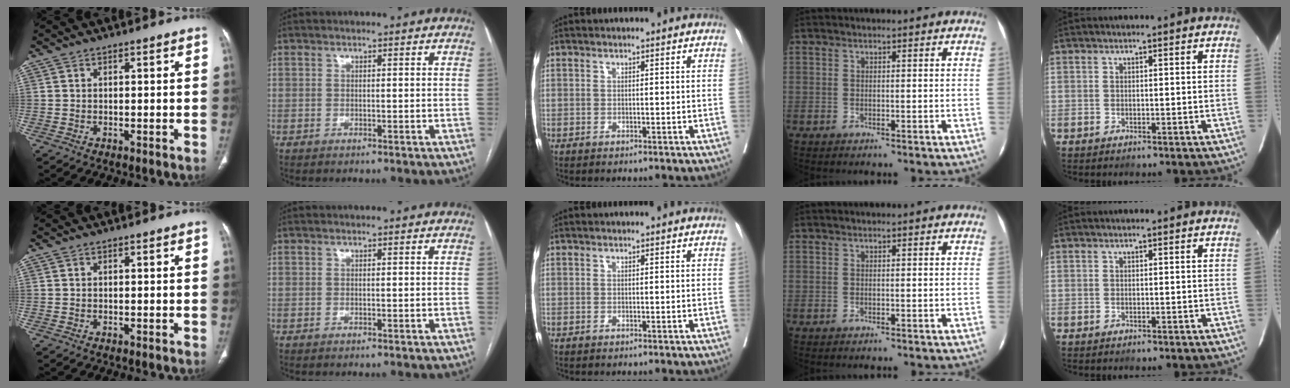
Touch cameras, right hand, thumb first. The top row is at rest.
{}